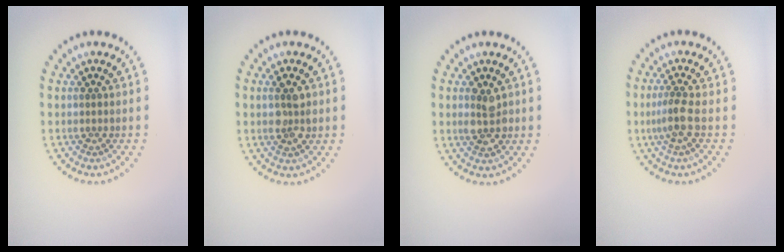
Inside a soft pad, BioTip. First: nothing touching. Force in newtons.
{"total": 2.4, "press": 2.4, "slide": 0.5}
{"total": 2.3, "press": 2.3, "slide": 0.2}
{"total": 2.2, "press": 1.8, "slide": 1.4}